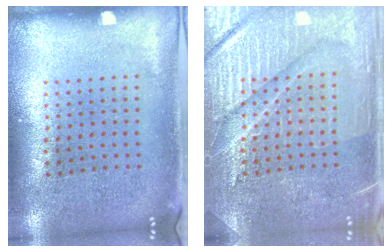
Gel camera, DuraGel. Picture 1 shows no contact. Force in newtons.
{"total": 6.1, "press": 6.0, "slide": 0.8}